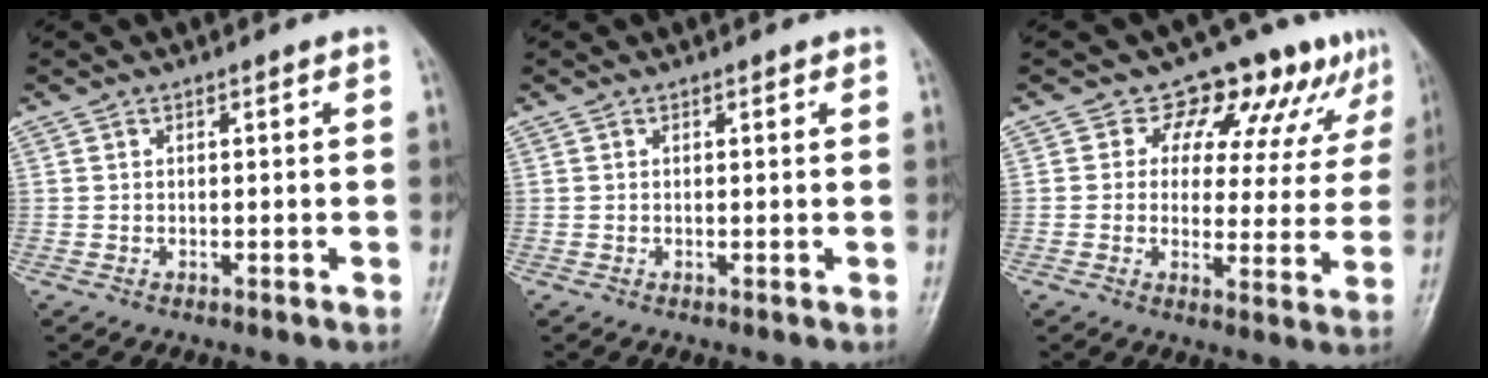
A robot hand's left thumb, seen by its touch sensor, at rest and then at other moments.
{"total": 0.5, "force": [0.4, 0.4, 0.2], "torque": [0.001, -0.002, 0.002]}
{"total": 11.8, "force": [8.6, 6.6, 4.6], "torque": [-0.015, -0.043, 0.091]}